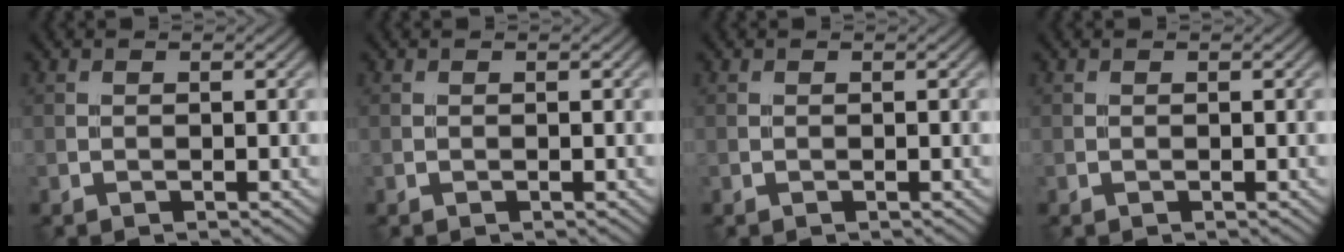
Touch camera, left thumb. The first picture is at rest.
{"total": 0.0}
{"total": 0.0}
{"total": 0.0}